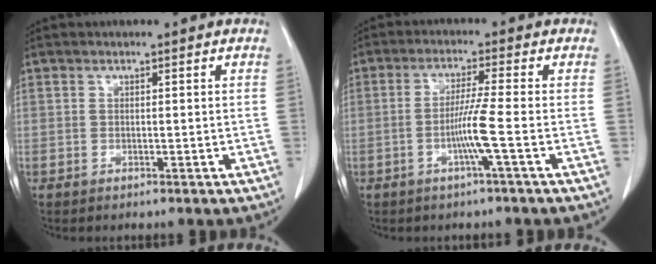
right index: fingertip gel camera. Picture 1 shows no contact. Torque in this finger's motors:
{"motor_torque": [0.64, 0.13, 0.35, 0.09]}